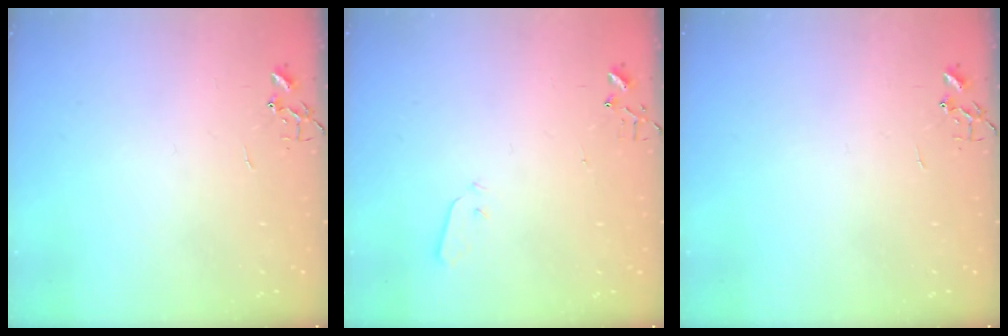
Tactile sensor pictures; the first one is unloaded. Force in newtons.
{"total": 2.9, "press": 2.8, "slide": 0.8}
{"total": 0.0}